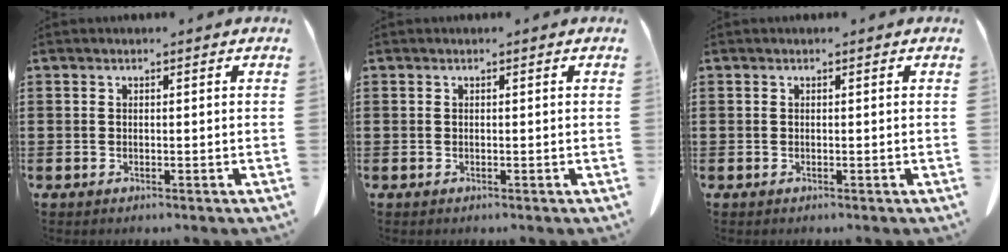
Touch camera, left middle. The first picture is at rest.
{"total": 0.0}
{"total": 0.0}